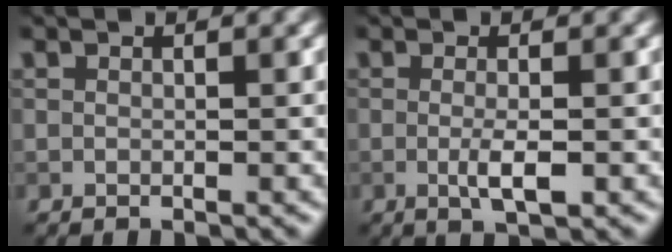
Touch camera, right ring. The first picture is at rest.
{"total": 2.3, "force": [-0.4, 0.4, 2.2], "torque": [-0.042, -0.006, -0.007]}